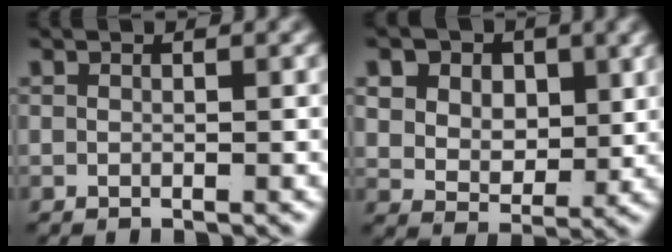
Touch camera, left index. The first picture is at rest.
{"total": 7.2, "force": [1.8, 5.9, 3.8], "torque": [-0.082, -0.024, 0.033]}